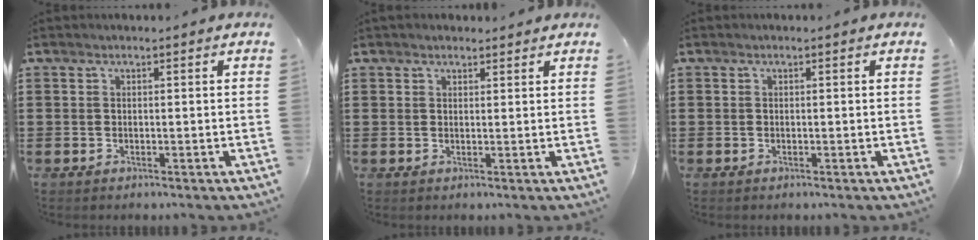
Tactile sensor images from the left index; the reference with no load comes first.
{"total": 1.3, "force": [1.2, 0.5, 0.1], "torque": [-0.005, 0.003, 0.022]}
{"total": 0.0}